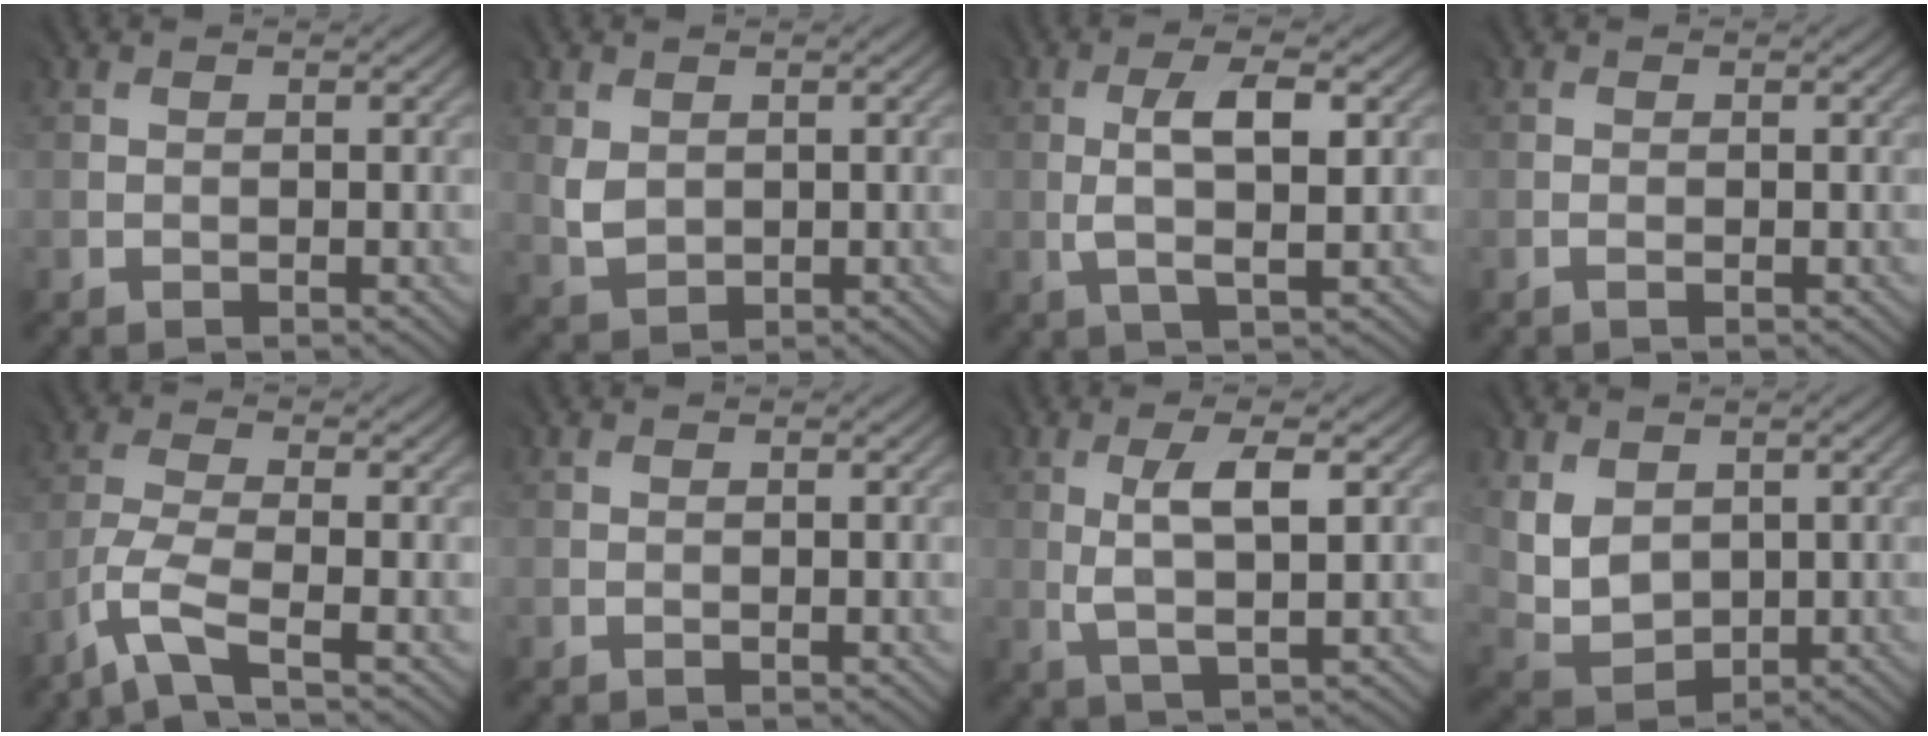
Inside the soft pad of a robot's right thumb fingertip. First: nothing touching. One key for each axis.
{"total": 2.4, "fx": 0.8, "fy": 2.0, "fz": 1.2, "tx": -0.031, "ty": -0.005, "tz": 0.019}
{"total": 5.0, "fx": 0.6, "fy": 1.3, "fz": 4.8, "tx": -0.094, "ty": 0.001, "tz": 0.012}
{"total": 0.0}
{"total": 5.1, "fx": -3.7, "fy": 0.5, "fz": 3.4, "tx": -0.078, "ty": -0.003, "tz": -0.090}
{"total": 0.0}
{"total": 4.7, "fx": 1.0, "fy": 1.1, "fz": 4.5, "tx": -0.090, "ty": -0.002, "tz": 0.022}
{"total": 6.4, "fx": 2.2, "fy": 4.7, "fz": 3.6, "tx": -0.108, "ty": -0.009, "tz": 0.049}